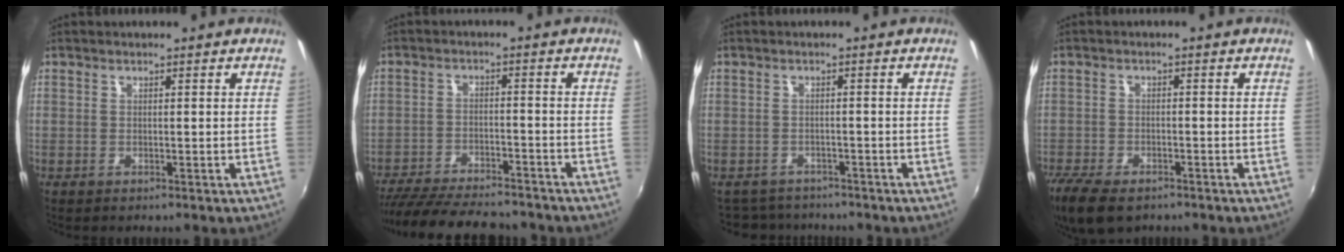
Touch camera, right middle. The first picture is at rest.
{"total": 19.1, "force": [-16.4, 4.9, 8.5], "torque": [-0.175, -0.023, -0.246]}
{"total": 6.8, "force": [-6.1, 2.8, 1.3], "torque": [-0.040, -0.004, -0.093]}
{"total": 10.2, "force": [-7.5, 4.3, 5.4], "torque": [-0.139, -0.035, -0.136]}